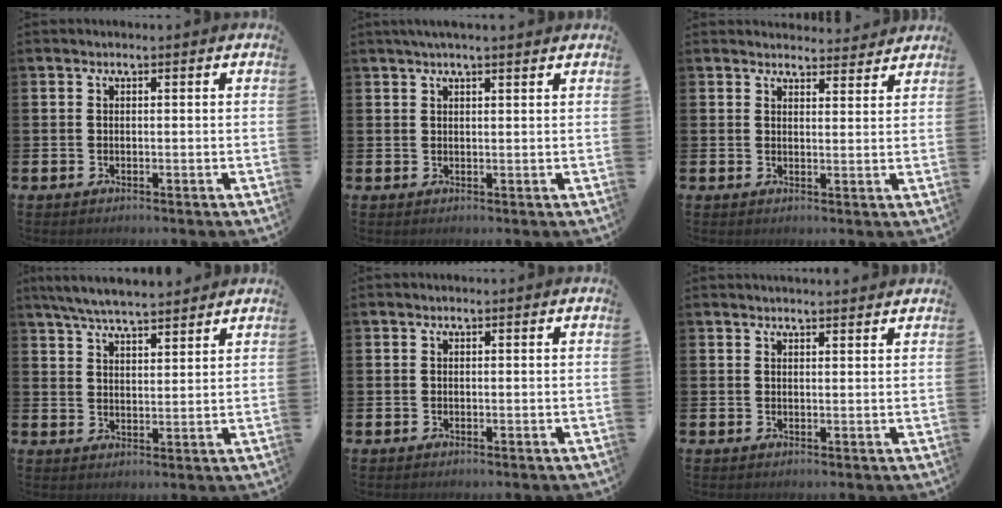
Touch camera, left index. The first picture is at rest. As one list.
[{"total": 2.2, "force": [1.9, 0.1, 1.1], "torque": [-0.025, 0.003, 0.034]}, {"total": 3.1, "force": [3.0, 0.5, -0.1], "torque": [0.002, -0.020, 0.054]}, {"total": 6.0, "force": [5.8, 0.6, 1.5], "torque": [-0.052, -0.019, 0.107]}, {"total": 0.0}, {"total": 1.7, "force": [1.7, 0.0, 0.1], "torque": [0.005, -0.010, 0.029]}]